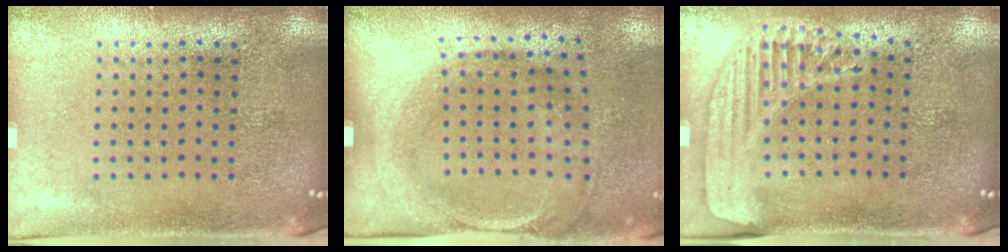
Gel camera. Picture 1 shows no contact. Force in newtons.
{"total": 1.8, "press": 1.2, "slide": 1.3}
{"total": 1.5, "press": 1.5, "slide": 0.3}